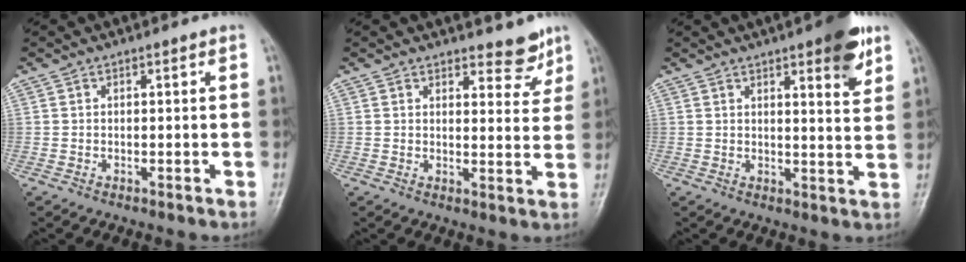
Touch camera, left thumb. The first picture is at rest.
{"total": 5.2, "force": [4.2, 2.2, 2.0], "torque": [0.001, -0.033, 0.055]}
{"total": 8.6, "force": [4.9, 2.1, 6.7], "torque": [-0.073, -0.023, 0.060]}